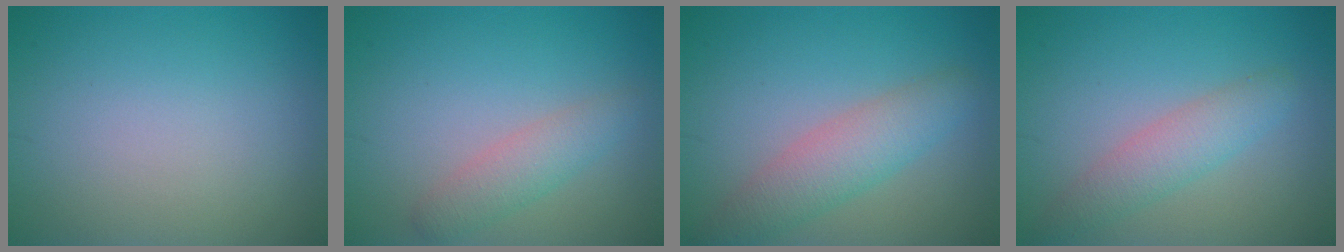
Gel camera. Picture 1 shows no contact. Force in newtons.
{"total": 2.5, "press": 2.5, "slide": 0.2}
{"total": 4.0, "press": 4.0, "slide": 0.1}
{"total": 3.0, "press": 2.9, "slide": 0.2}